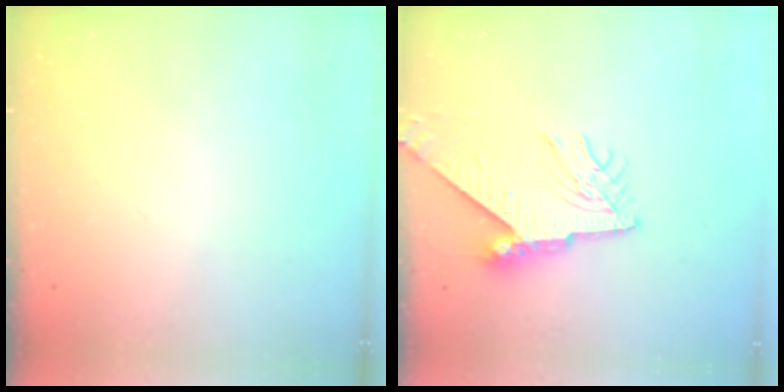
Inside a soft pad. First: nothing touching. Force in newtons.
{"total": 9.4, "press": 9.3, "slide": 0.8}